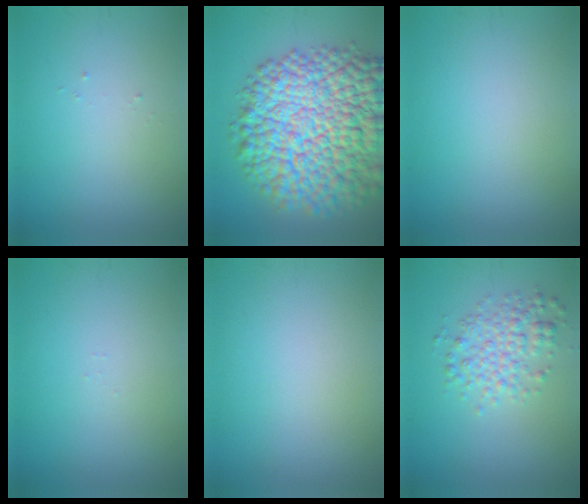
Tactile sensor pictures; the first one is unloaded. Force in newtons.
{"total": 16.9, "press": 16.9, "slide": 0.7}
{"total": 0.0}
{"total": 0.0}
{"total": 0.0}
{"total": 3.5, "press": 3.5, "slide": 0.1}